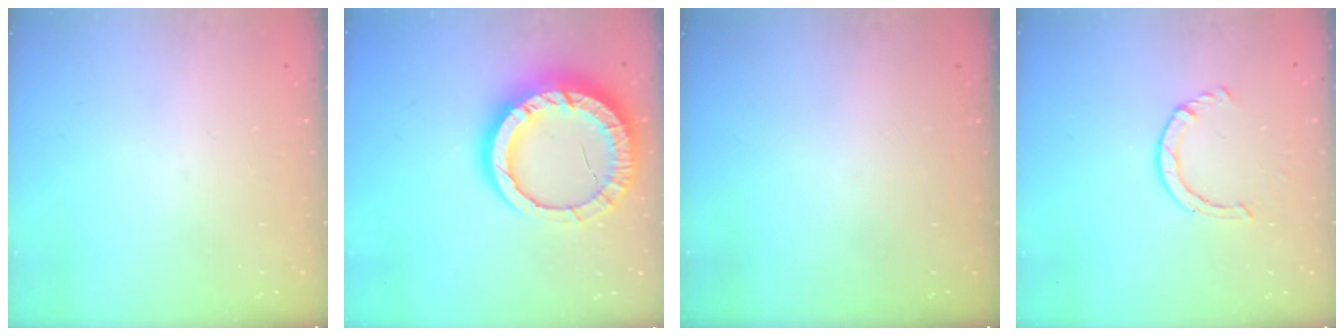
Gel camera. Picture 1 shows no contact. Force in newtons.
{"total": 19.3, "press": 19.2, "slide": 1.7}
{"total": 0.0}
{"total": 2.2, "press": 2.2, "slide": 0.4}